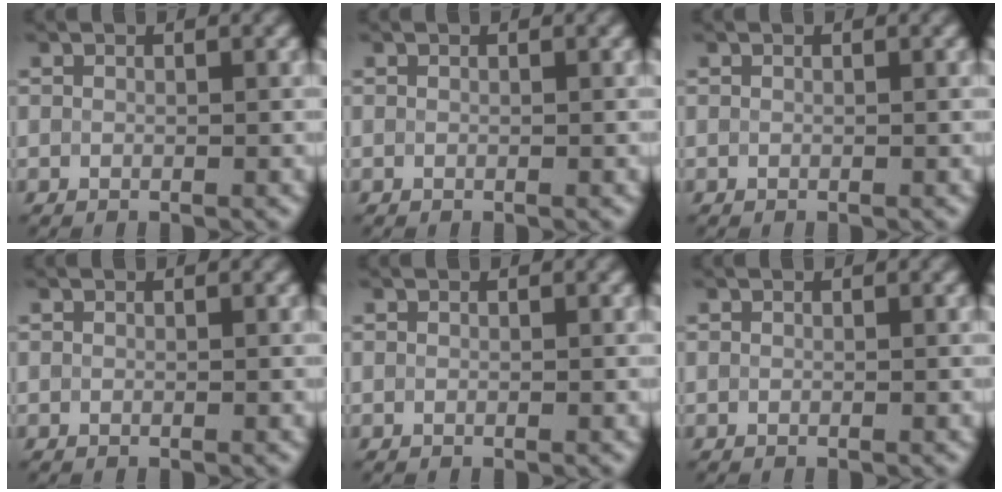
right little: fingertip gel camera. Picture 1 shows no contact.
{"total": 0.0}
{"total": 0.0}
{"total": 0.0}
{"total": 0.0}
{"total": 0.0}